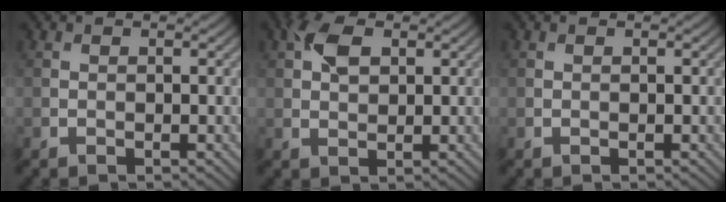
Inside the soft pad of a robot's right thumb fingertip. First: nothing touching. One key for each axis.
{"total": 4.1, "fx": 1.6, "fy": 2.5, "fz": 2.9, "tx": -0.063, "ty": 0.009, "tz": 0.025}
{"total": 0.0}